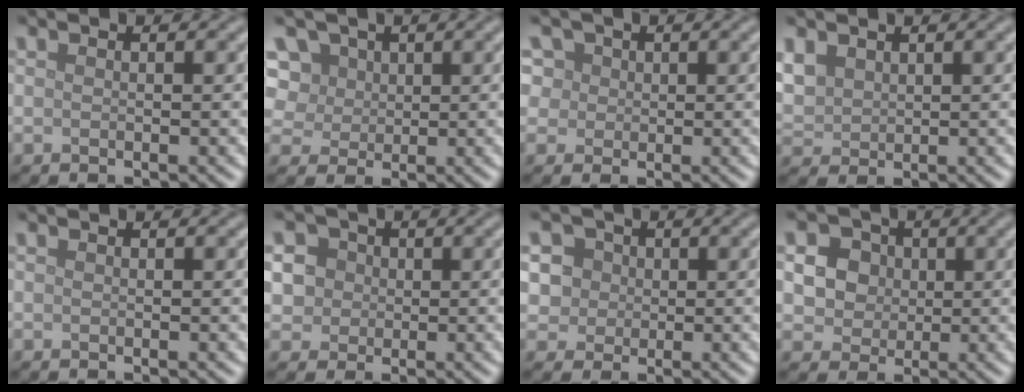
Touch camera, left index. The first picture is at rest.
{"total": 8.3, "force": [3.9, 6.4, 3.6], "torque": [-0.072, 0.027, 0.047]}
{"total": 6.4, "force": [3.1, 4.9, 2.7], "torque": [-0.053, 0.020, 0.031]}
{"total": 2.8, "force": [1.5, 2.0, 1.2], "torque": [-0.038, 0.004, 0.033]}
{"total": 0.0}
{"total": 6.6, "force": [1.8, 5.8, 2.7], "torque": [-0.053, 0.029, 0.011]}
{"total": 5.2, "force": [1.9, 4.4, 2.0], "torque": [-0.030, 0.021, 0.016]}
{"total": 5.1, "force": [1.4, 4.4, 2.2], "torque": [-0.043, 0.014, 0.020]}